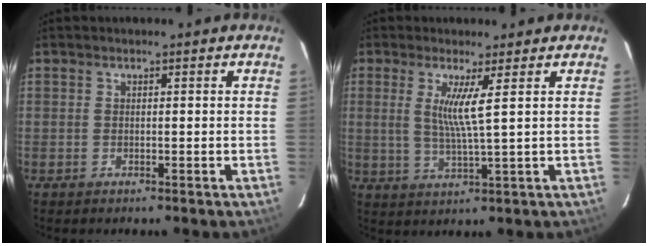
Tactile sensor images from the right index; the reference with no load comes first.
{"total": 5.2, "force": [1.7, -0.8, 4.9], "torque": [-0.090, -0.011, 0.030]}